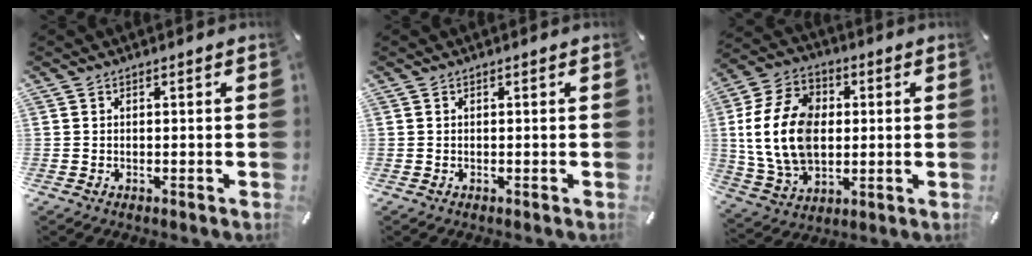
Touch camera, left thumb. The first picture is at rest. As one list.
[{"total": 0.0}, {"total": 16.9, "force": [0.7, 12.8, 11.0], "torque": [-0.249, 0.010, 0.010]}]